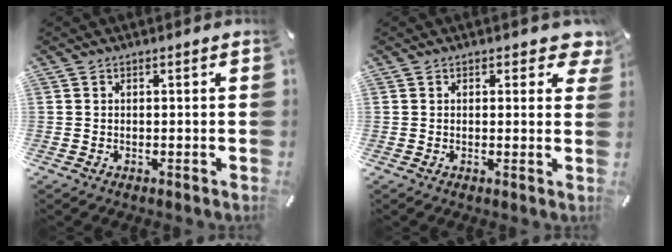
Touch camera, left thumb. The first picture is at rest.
{"total": 2.9, "force": [1.6, 1.7, 1.8], "torque": [-0.016, -0.002, 0.023]}